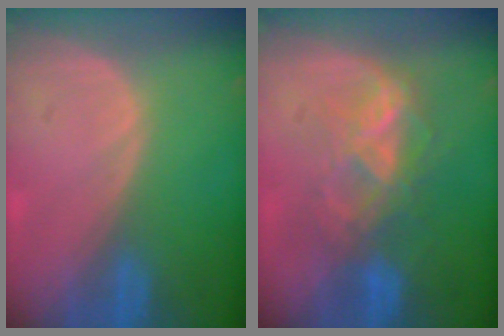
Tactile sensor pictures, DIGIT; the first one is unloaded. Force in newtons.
{"total": 6.7, "press": 6.5, "slide": 1.5}